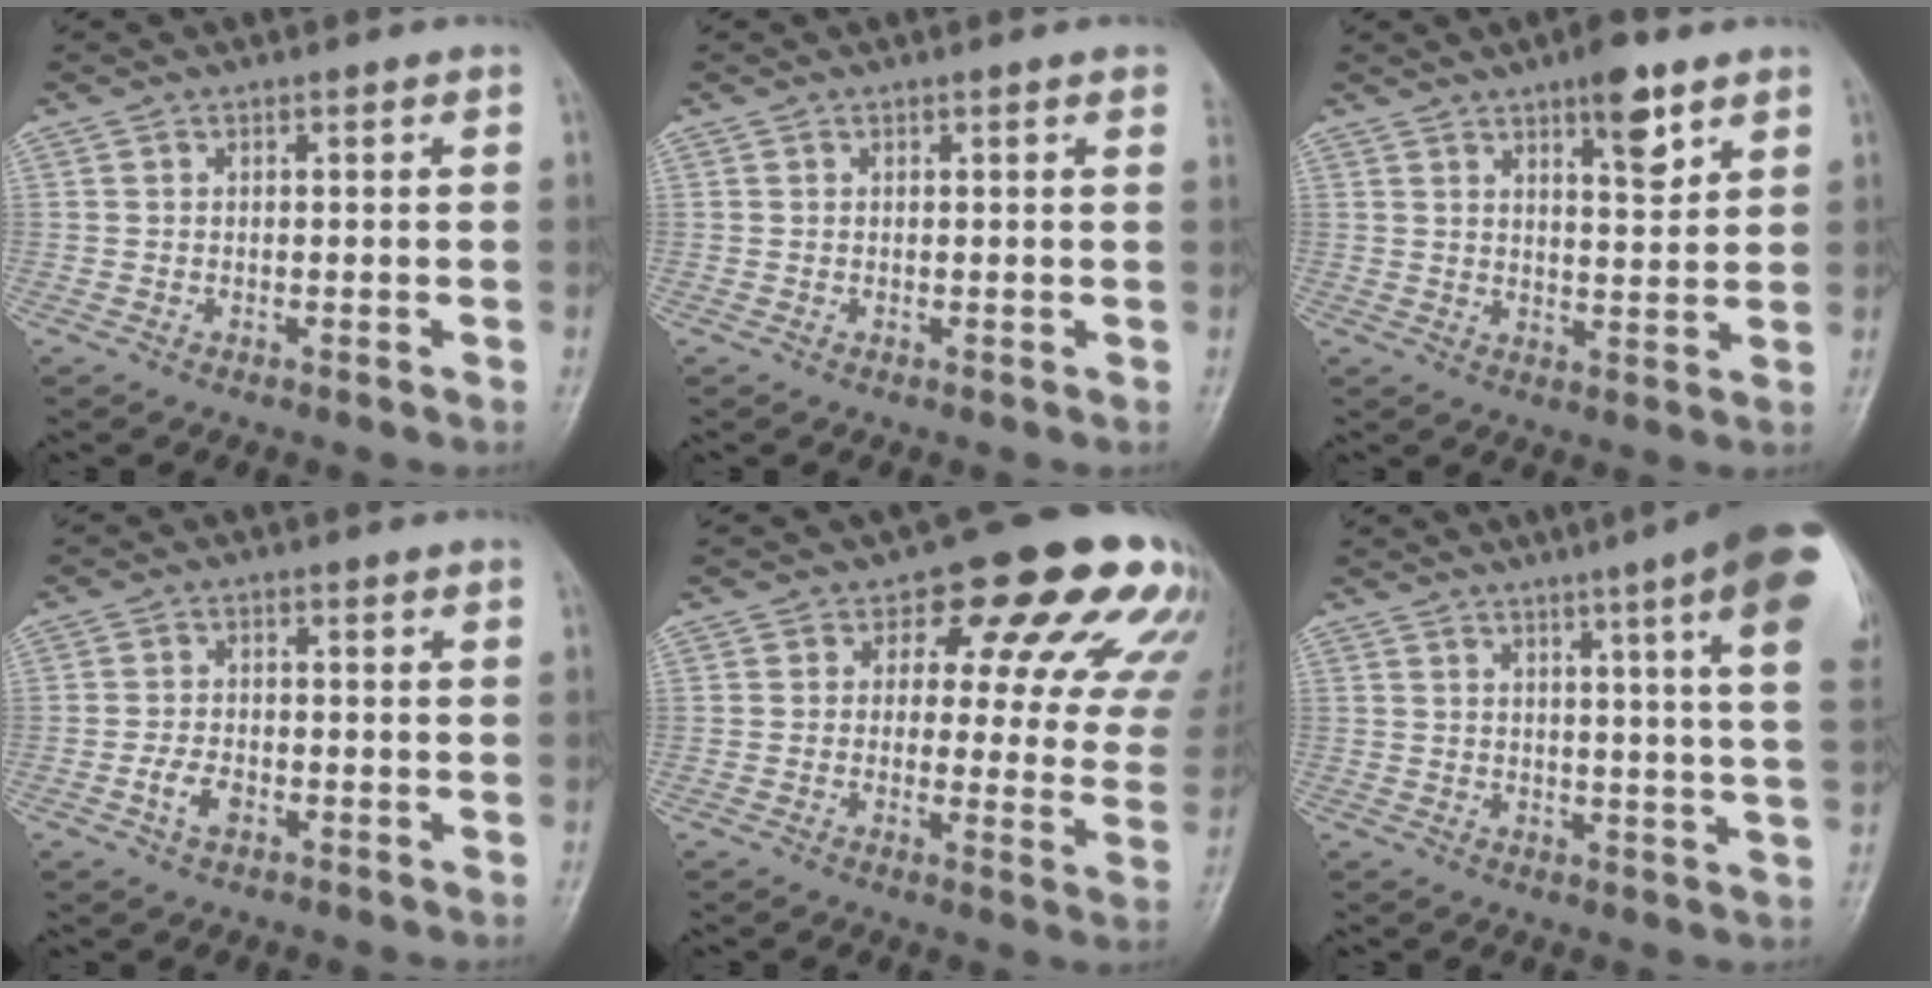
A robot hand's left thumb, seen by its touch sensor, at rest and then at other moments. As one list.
[{"total": 2.2, "force": [1.6, 0.3, 1.5], "torque": [-0.014, 0.003, 0.011]}, {"total": 7.3, "force": [4.5, 2.4, 5.3], "torque": [-0.060, -0.026, 0.065]}, {"total": 3.5, "force": [-1.6, 2.2, 2.2], "torque": [-0.038, 0.011, -0.031]}, {"total": 17.2, "force": [9.5, 8.7, 11.3], "torque": [-0.072, -0.031, 0.094]}, {"total": 17.9, "force": [9.0, 0.9, 15.4], "torque": [-0.186, -0.030, 0.093]}]